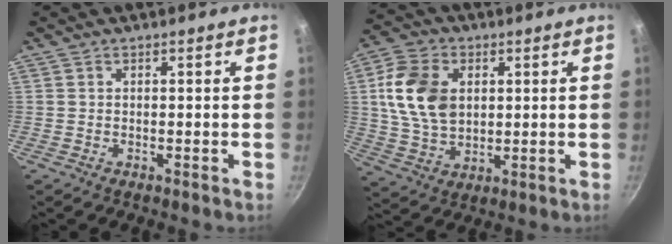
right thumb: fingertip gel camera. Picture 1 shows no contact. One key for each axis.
{"total": 13.5, "fx": 2.7, "fy": 9.5, "fz": 9.2, "tx": -0.158, "ty": -0.004, "tz": 0.052}